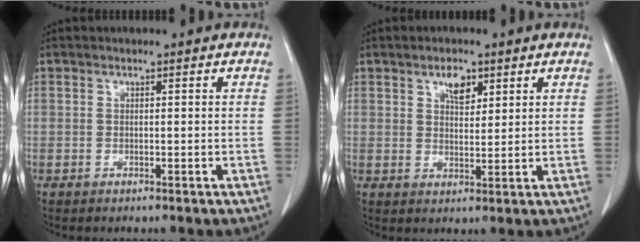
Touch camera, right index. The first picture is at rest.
{"total": 3.7, "force": [2.1, 1.8, 2.4], "torque": [-0.042, 0.001, 0.038]}